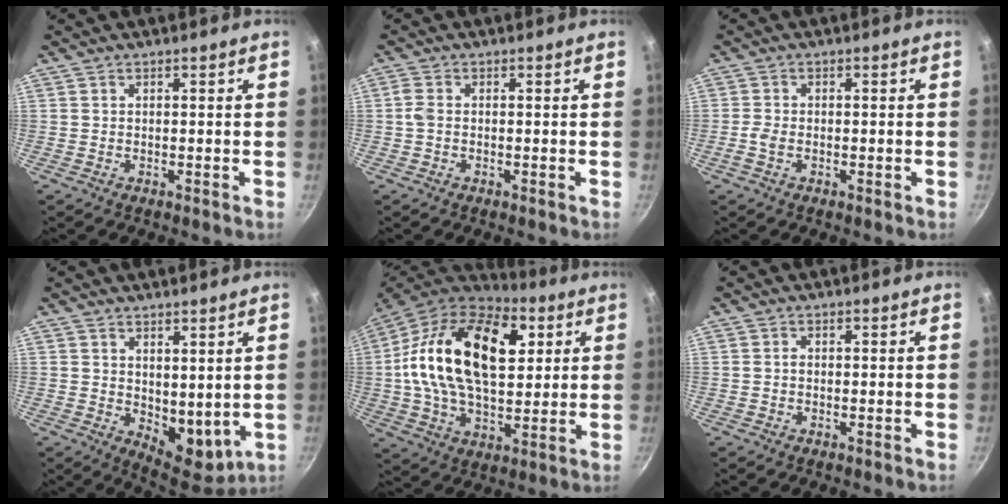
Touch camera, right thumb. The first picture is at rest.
{"total": 4.4, "force": [-0.1, 2.9, 3.3], "torque": [-0.078, 0.011, -0.009]}
{"total": 2.1, "force": [-0.7, 1.2, 1.6], "torque": [-0.043, 0.006, -0.020]}
{"total": 8.6, "force": [2.0, 5.0, 6.7], "torque": [-0.063, -0.033, 0.045]}
{"total": 25.9, "force": [5.8, 15.2, 20.2], "torque": [-0.340, 0.009, 0.085]}
{"total": 0.8, "force": [0.0, 0.6, 0.5], "torque": [-0.009, 0.005, -0.001]}